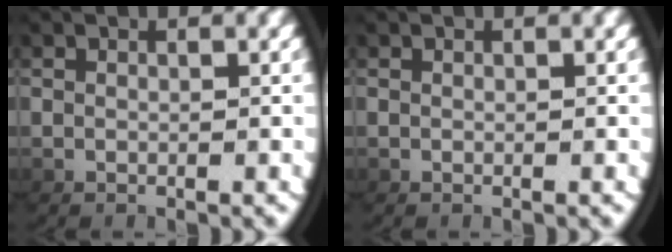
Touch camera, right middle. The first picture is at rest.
{"total": 0.0}